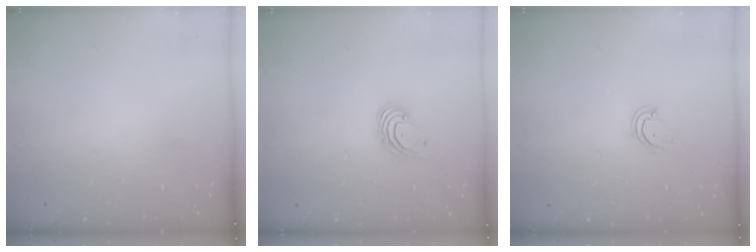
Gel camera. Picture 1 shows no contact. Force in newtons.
{"total": 2.6, "press": 2.6, "slide": 0.1}
{"total": 3.7, "press": 3.7, "slide": 0.3}